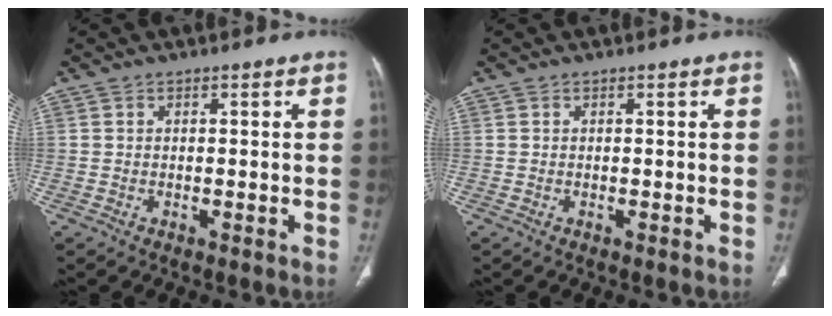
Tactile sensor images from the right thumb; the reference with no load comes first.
{"total": 0.0}